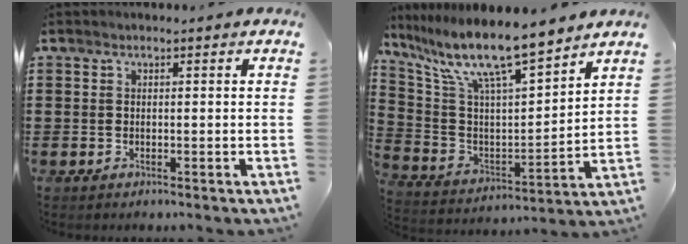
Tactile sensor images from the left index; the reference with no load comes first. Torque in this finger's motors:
{"motor_torque": [2.07, -0.07, 0.79, 0.21]}